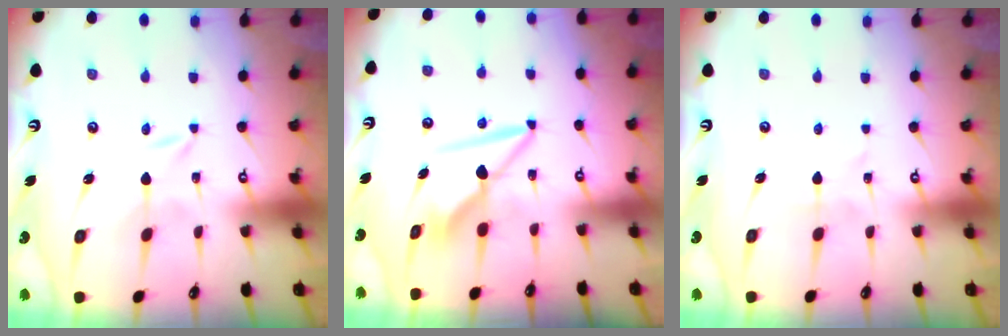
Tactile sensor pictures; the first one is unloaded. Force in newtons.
{"total": 7.9, "press": 7.9, "slide": 0.3}
{"total": 2.9, "press": 2.9, "slide": 0.4}